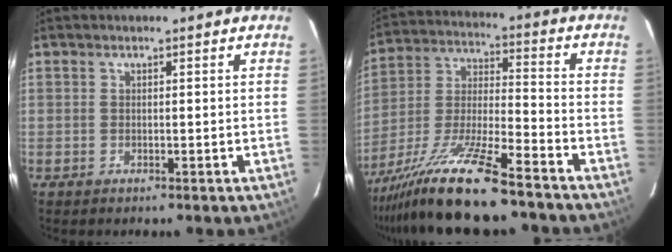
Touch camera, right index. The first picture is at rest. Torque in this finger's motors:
{"motor_torque": [1.15, -0.99, 0.96, 0.21]}